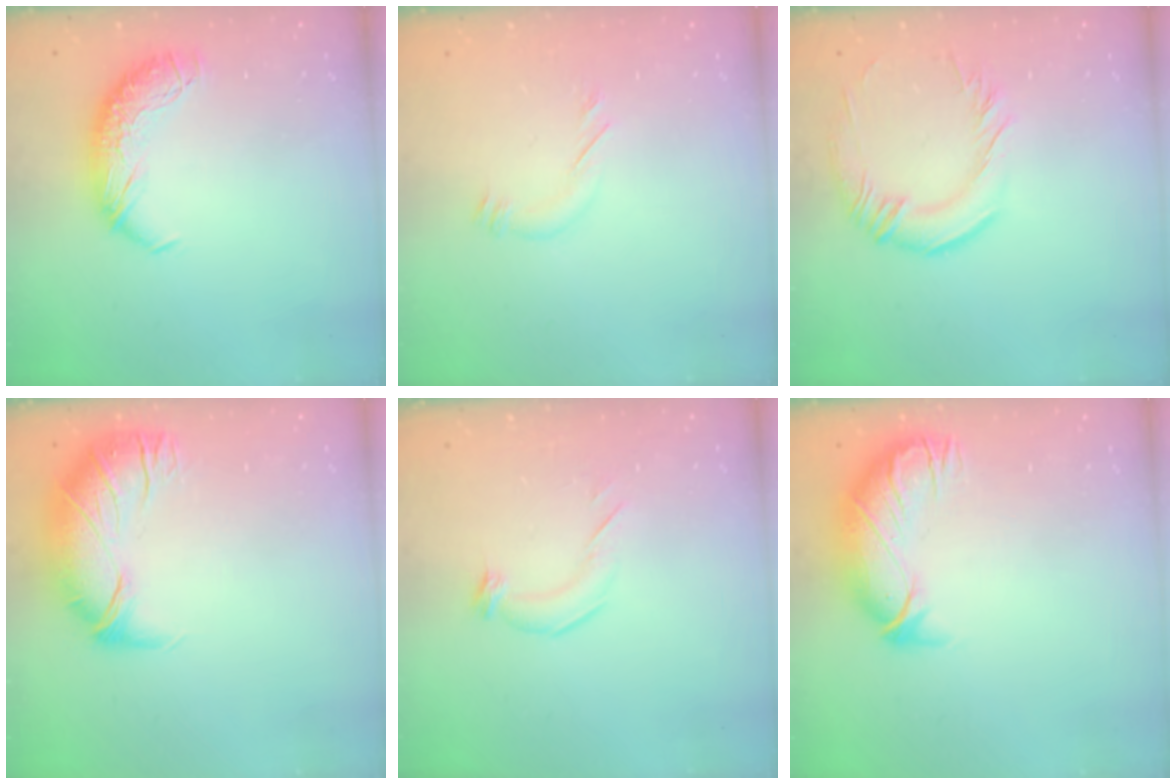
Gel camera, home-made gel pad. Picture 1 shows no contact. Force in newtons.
{"total": 6.4, "press": 6.4, "slide": 0.7}
{"total": 2.0, "press": 1.6, "slide": 1.2}
{"total": 2.7, "press": 0.8, "slide": 2.6}
{"total": 4.0, "press": 3.8, "slide": 1.2}
{"total": 3.0, "press": 0.4, "slide": 2.9}